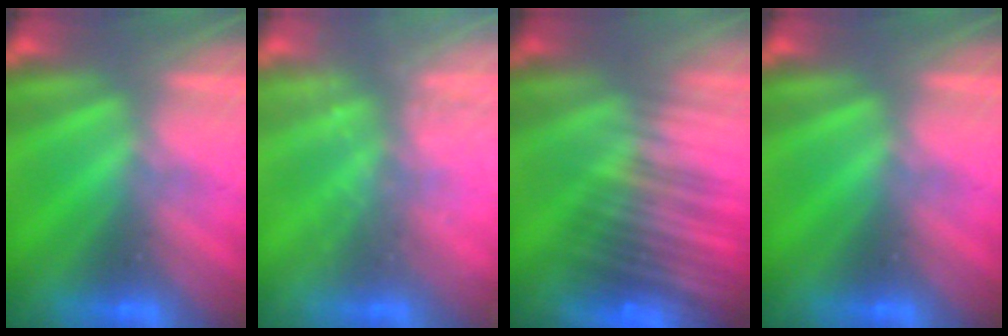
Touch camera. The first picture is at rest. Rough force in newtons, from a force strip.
{"total": 2.1}
{"total": 5.6}
{"total": 0.0}